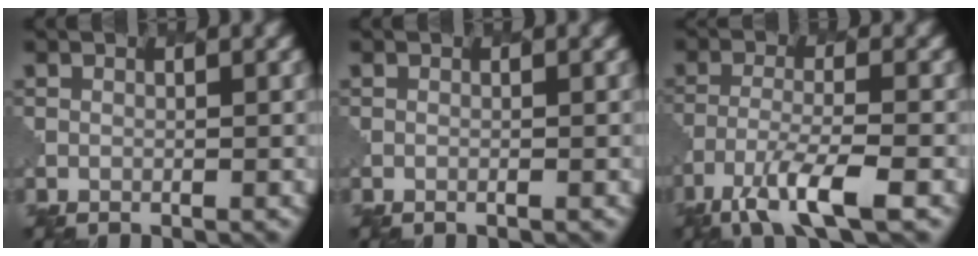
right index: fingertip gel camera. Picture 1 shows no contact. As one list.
[{"total": 0.0}, {"total": 6.3, "force": [-3.9, 1.3, 4.7], "torque": [-0.088, -0.009, -0.075]}]